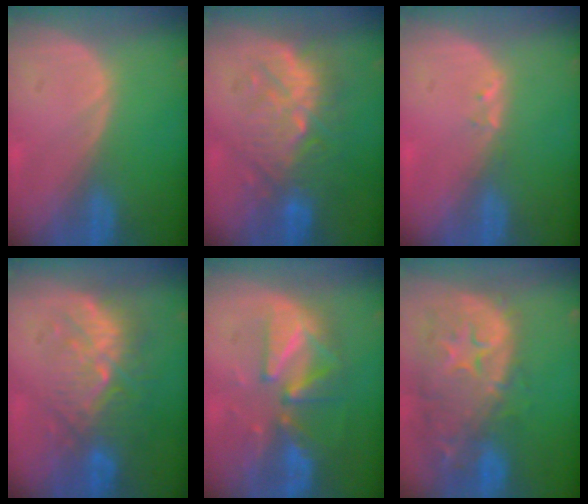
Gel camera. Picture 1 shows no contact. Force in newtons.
{"total": 9.1, "press": 9.0, "slide": 1.7}
{"total": 1.0, "press": 0.9, "slide": 0.5}
{"total": 9.4, "press": 9.0, "slide": 2.7}
{"total": 9.7, "press": 8.6, "slide": 4.4}
{"total": 14.0, "press": 11.3, "slide": 8.2}